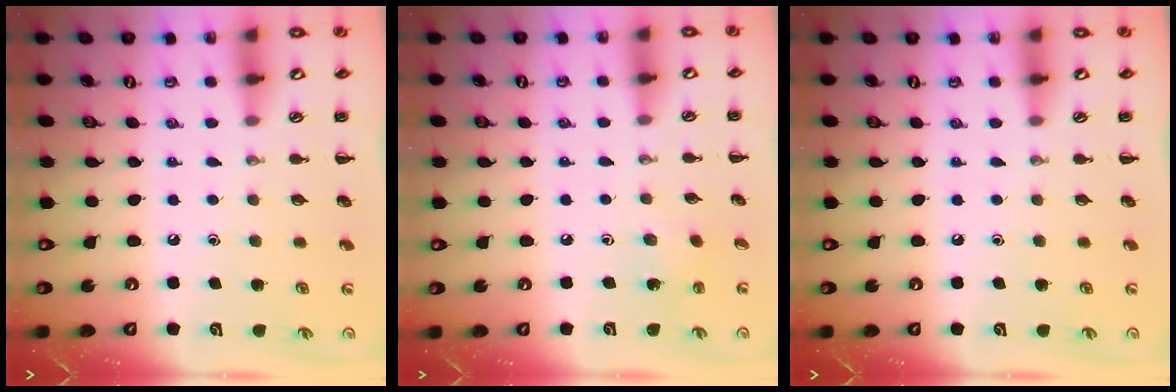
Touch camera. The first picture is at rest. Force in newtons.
{"total": 1.8, "press": 1.7, "slide": 0.7}
{"total": 0.0}